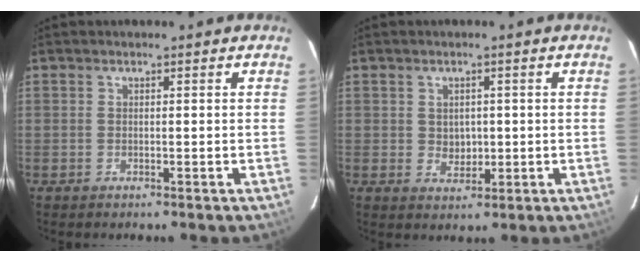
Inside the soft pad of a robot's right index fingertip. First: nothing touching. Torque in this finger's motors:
{"motor_torque": [0.04, 0.04, 0.06, 0.01]}